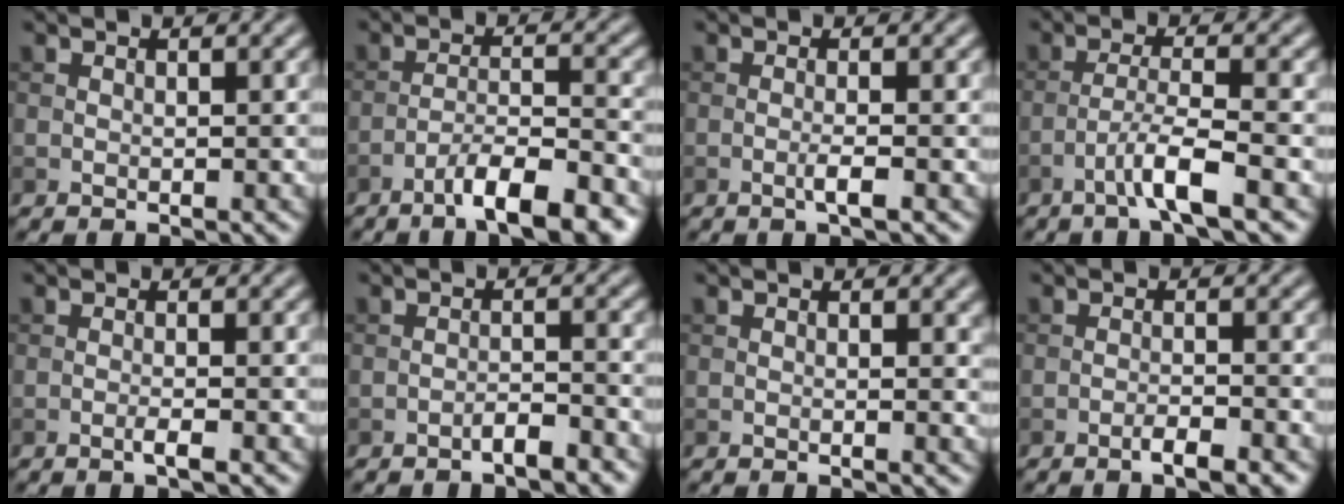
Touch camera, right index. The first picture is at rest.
{"total": 7.4, "force": [-5.1, 1.4, 5.2], "torque": [-0.079, 0.008, -0.082]}
{"total": 1.6, "force": [-0.5, 0.1, 1.5], "torque": [-0.026, 0.002, -0.015]}
{"total": 3.9, "force": [-2.2, 0.2, 3.2], "torque": [-0.058, 0.012, -0.050]}
{"total": 1.4, "force": [-0.6, 0.2, 1.2], "torque": [-0.019, 0.002, -0.015]}
{"total": 1.8, "force": [-1.4, 0.3, 1.1], "torque": [-0.016, 0.009, -0.026]}
{"total": 0.8, "force": [0.1, 0.1, 0.8], "torque": [-0.011, -0.003, 0.000]}
{"total": 2.2, "force": [-1.4, 0.3, 1.7], "torque": [-0.028, 0.003, -0.027]}